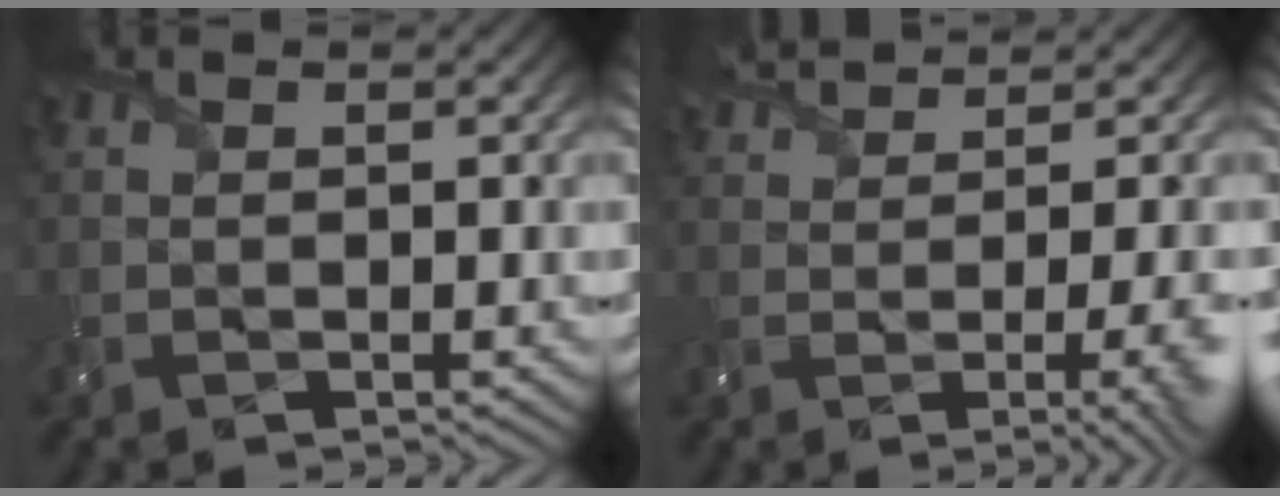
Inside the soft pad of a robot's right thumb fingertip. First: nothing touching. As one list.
[{"total": 8.6, "force": [2.4, 2.5, 7.8], "torque": [-0.090, 0.024, 0.041]}]